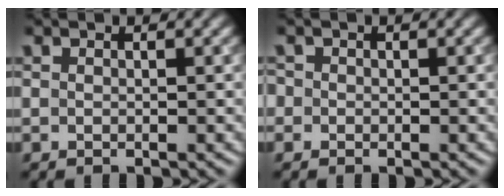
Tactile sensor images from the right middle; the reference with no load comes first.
{"total": 0.8, "force": [-0.1, 0.8, 0.0], "torque": [0.005, -0.004, -0.006]}